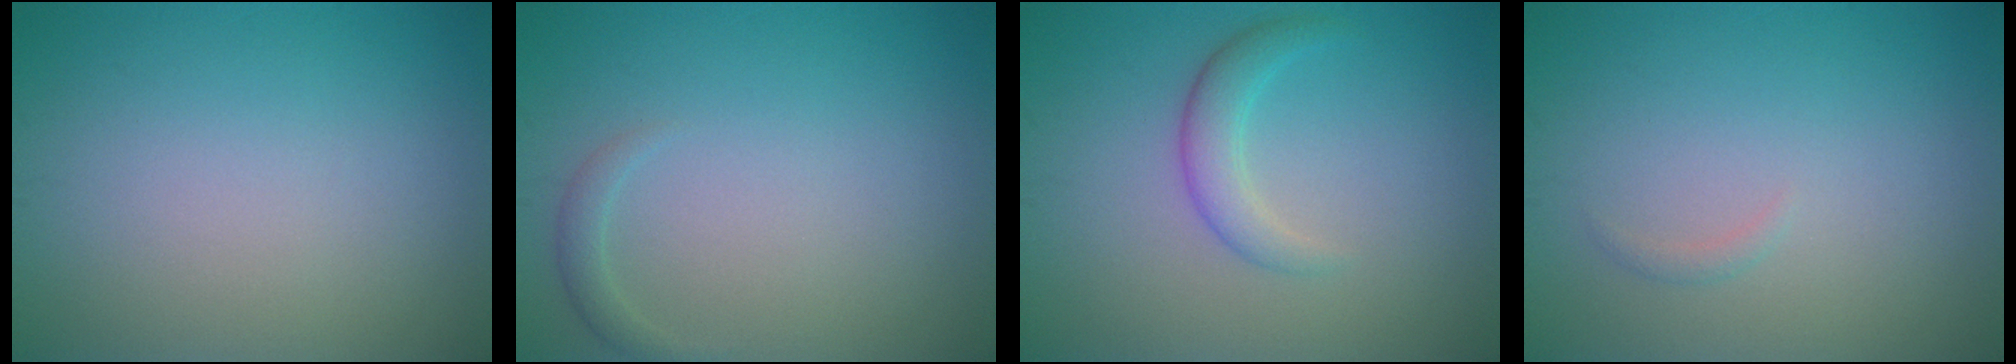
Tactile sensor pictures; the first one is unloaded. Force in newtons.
{"total": 1.1, "press": 1.1, "slide": 0.0}
{"total": 2.5, "press": 2.5, "slide": 0.1}
{"total": 0.5, "press": 0.5, "slide": 0.0}